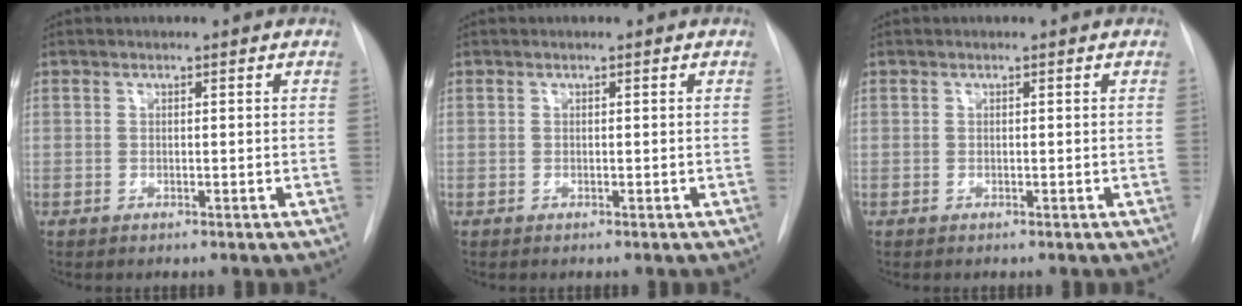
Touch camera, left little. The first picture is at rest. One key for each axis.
{"total": 0.0}
{"total": 0.0}